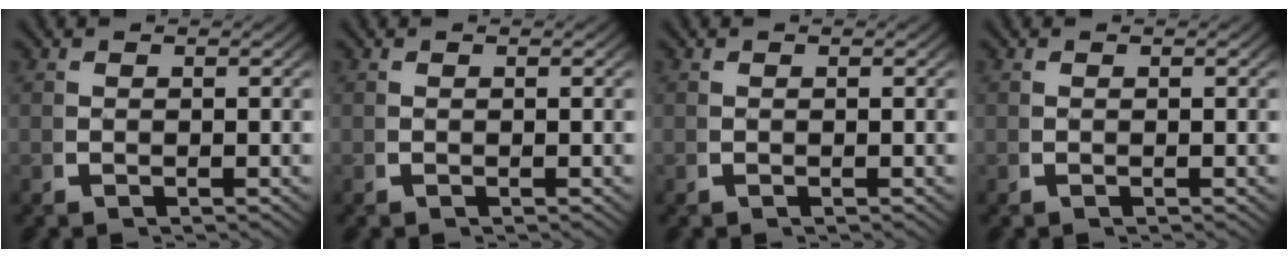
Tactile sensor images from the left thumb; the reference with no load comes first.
{"total": 0.0}
{"total": 0.0}
{"total": 0.0}